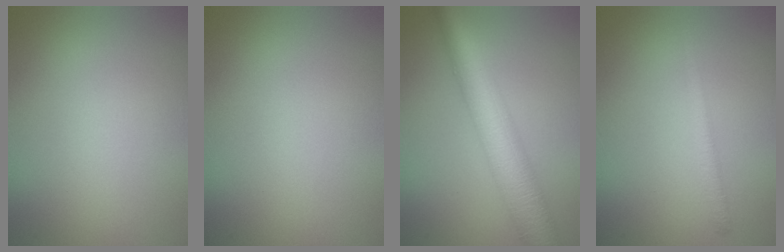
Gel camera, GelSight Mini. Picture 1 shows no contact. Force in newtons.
{"total": 0.0}
{"total": 7.9, "press": 7.9, "slide": 0.2}
{"total": 1.5, "press": 1.5, "slide": 0.1}